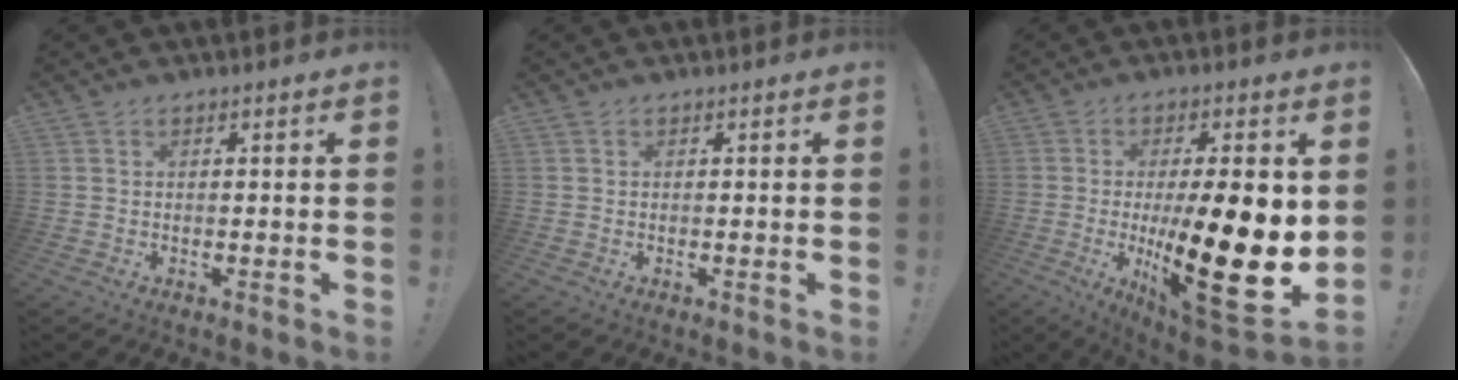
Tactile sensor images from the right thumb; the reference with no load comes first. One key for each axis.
{"total": 0.0}
{"total": 23.7, "fx": -1.6, "fy": 5.2, "fz": 23.0, "tx": -0.368, "ty": -0.020, "tz": -0.017}